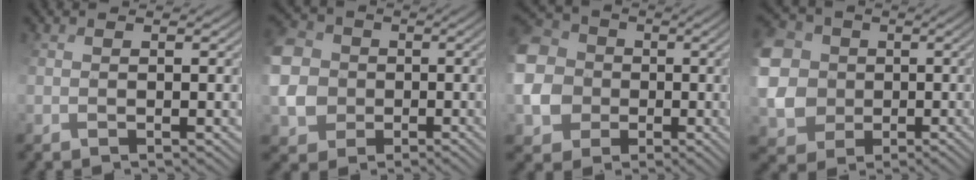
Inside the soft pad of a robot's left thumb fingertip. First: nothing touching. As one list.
[{"total": 8.2, "force": [-0.2, 7.5, 3.3], "torque": [-0.121, -0.012, -0.014]}, {"total": 12.3, "force": [-0.2, 11.5, 4.4], "torque": [-0.181, 0.003, -0.023]}, {"total": 13.4, "force": [1.6, 12.1, 5.4], "torque": [-0.203, -0.008, 0.018]}]